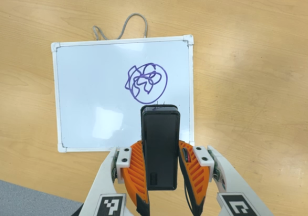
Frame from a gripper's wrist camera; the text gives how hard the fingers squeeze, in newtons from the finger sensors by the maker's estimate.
{"total": 4.4, "left": 3.1, "right": 5.7}